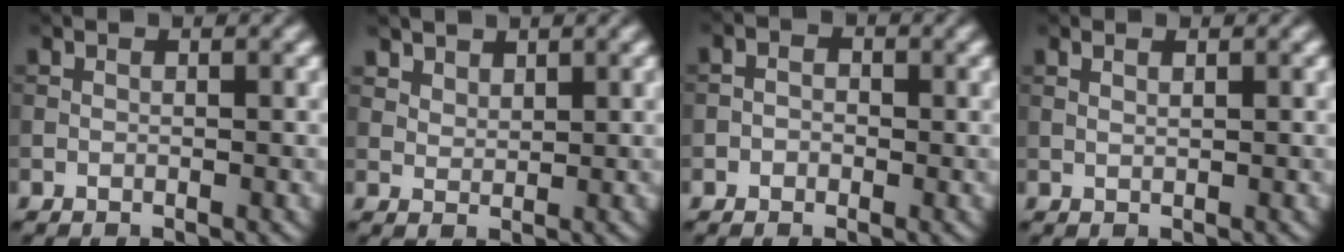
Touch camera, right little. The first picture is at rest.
{"total": 2.2, "force": [1.8, 1.2, 0.5], "torque": [-0.017, -0.015, 0.047]}
{"total": 1.2, "force": [-0.4, 1.0, 0.5], "torque": [-0.005, 0.000, -0.014]}
{"total": 0.7, "force": [0.4, 0.1, 0.5], "torque": [-0.012, 0.001, 0.009]}